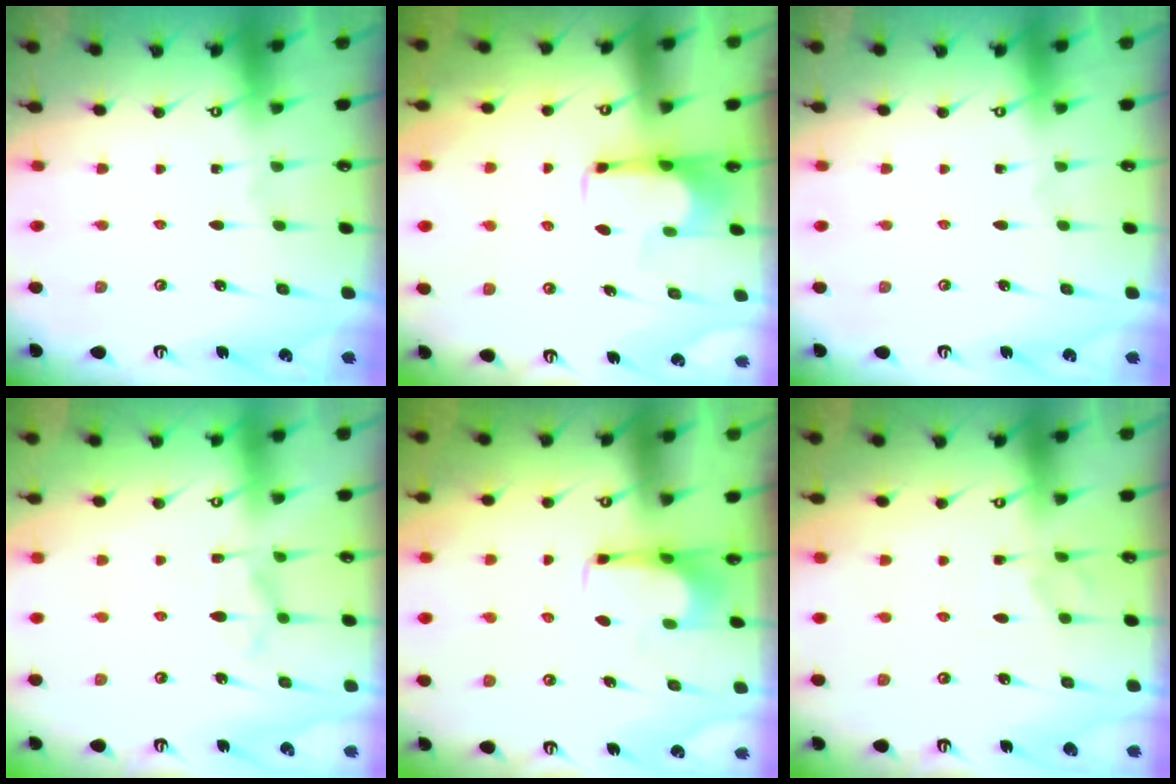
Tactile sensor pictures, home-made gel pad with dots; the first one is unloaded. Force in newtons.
{"total": 2.0, "press": 2.0, "slide": 0.4}
{"total": 0.0}
{"total": 1.9, "press": 1.4, "slide": 1.2}
{"total": 1.7, "press": 1.6, "slide": 0.5}
{"total": 0.9, "press": 0.7, "slide": 0.6}